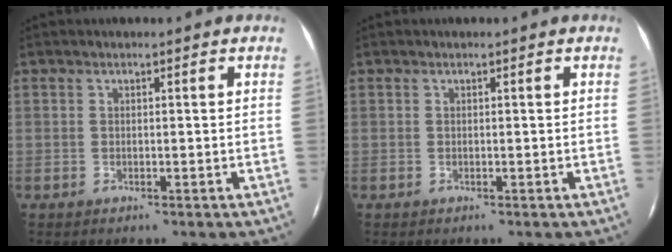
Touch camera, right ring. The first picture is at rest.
{"total": 0.0}